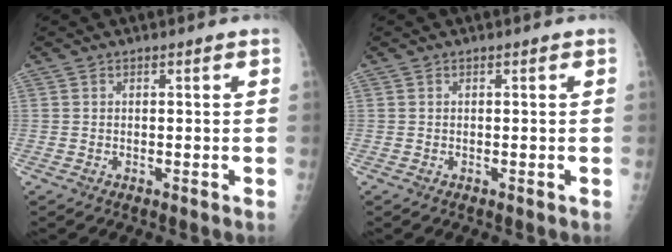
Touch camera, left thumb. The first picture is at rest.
{"total": 0.0}